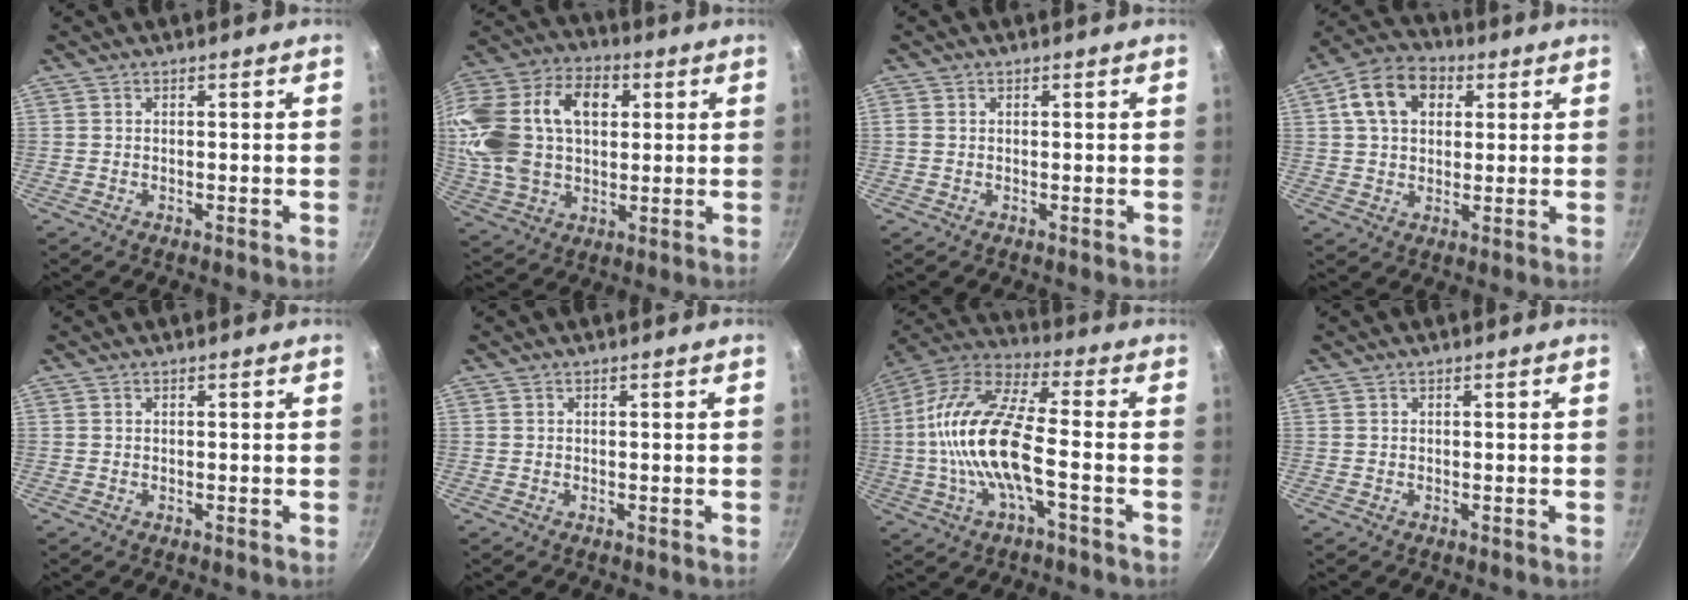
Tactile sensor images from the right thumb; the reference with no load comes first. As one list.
[{"total": 22.6, "force": [4.5, 15.2, 16.1], "torque": [-0.304, 0.025, 0.076]}, {"total": 0.7, "force": [0.1, 0.6, 0.4], "torque": [-0.008, 0.003, 0.001]}, {"total": 11.3, "force": [3.4, 8.2, 7.0], "torque": [-0.098, 0.014, 0.042]}, {"total": 0.0}, {"total": 0.0}, {"total": 17.6, "force": [-2.7, 6.2, 16.2], "torque": [-0.316, 0.038, -0.066]}, {"total": 0.0}]